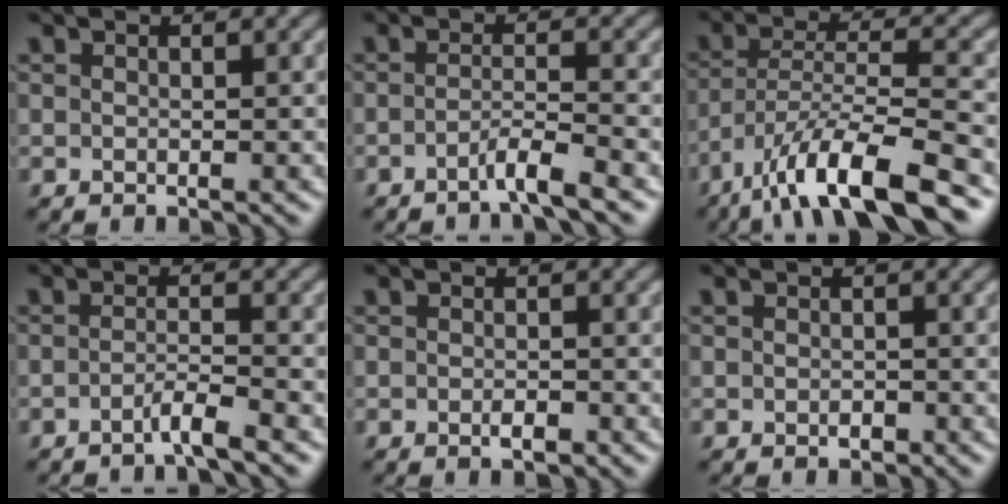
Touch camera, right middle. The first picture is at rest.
{"total": 2.6, "force": [-1.7, 0.2, 2.0], "torque": [-0.028, 0.002, -0.041]}
{"total": 10.6, "force": [-7.0, 2.5, 7.6], "torque": [-0.131, 0.006, -0.129]}
{"total": 2.2, "force": [-1.4, 0.2, 1.7], "torque": [-0.023, 0.003, -0.036]}
{"total": 1.3, "force": [-0.6, 0.4, 1.0], "torque": [-0.017, -0.002, -0.009]}
{"total": 0.8, "force": [-0.4, 0.4, 0.5], "torque": [-0.007, -0.001, -0.005]}